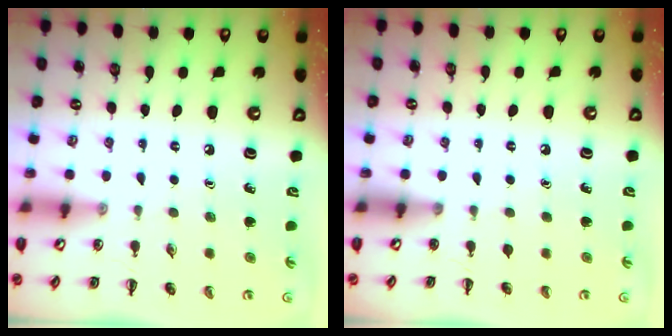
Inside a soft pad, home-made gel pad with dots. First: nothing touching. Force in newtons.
{"total": 0.0}